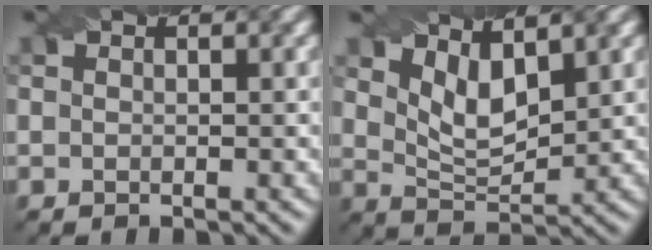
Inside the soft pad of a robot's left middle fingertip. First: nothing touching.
{"total": 4.2, "force": [2.2, 1.9, 3.0], "torque": [-0.068, -0.008, 0.041]}